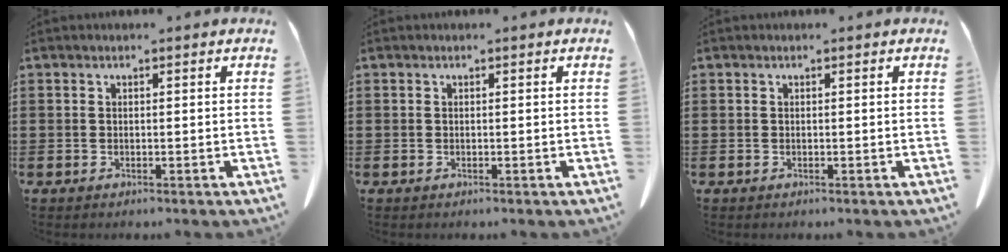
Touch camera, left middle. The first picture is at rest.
{"total": 0.0}
{"total": 0.0}